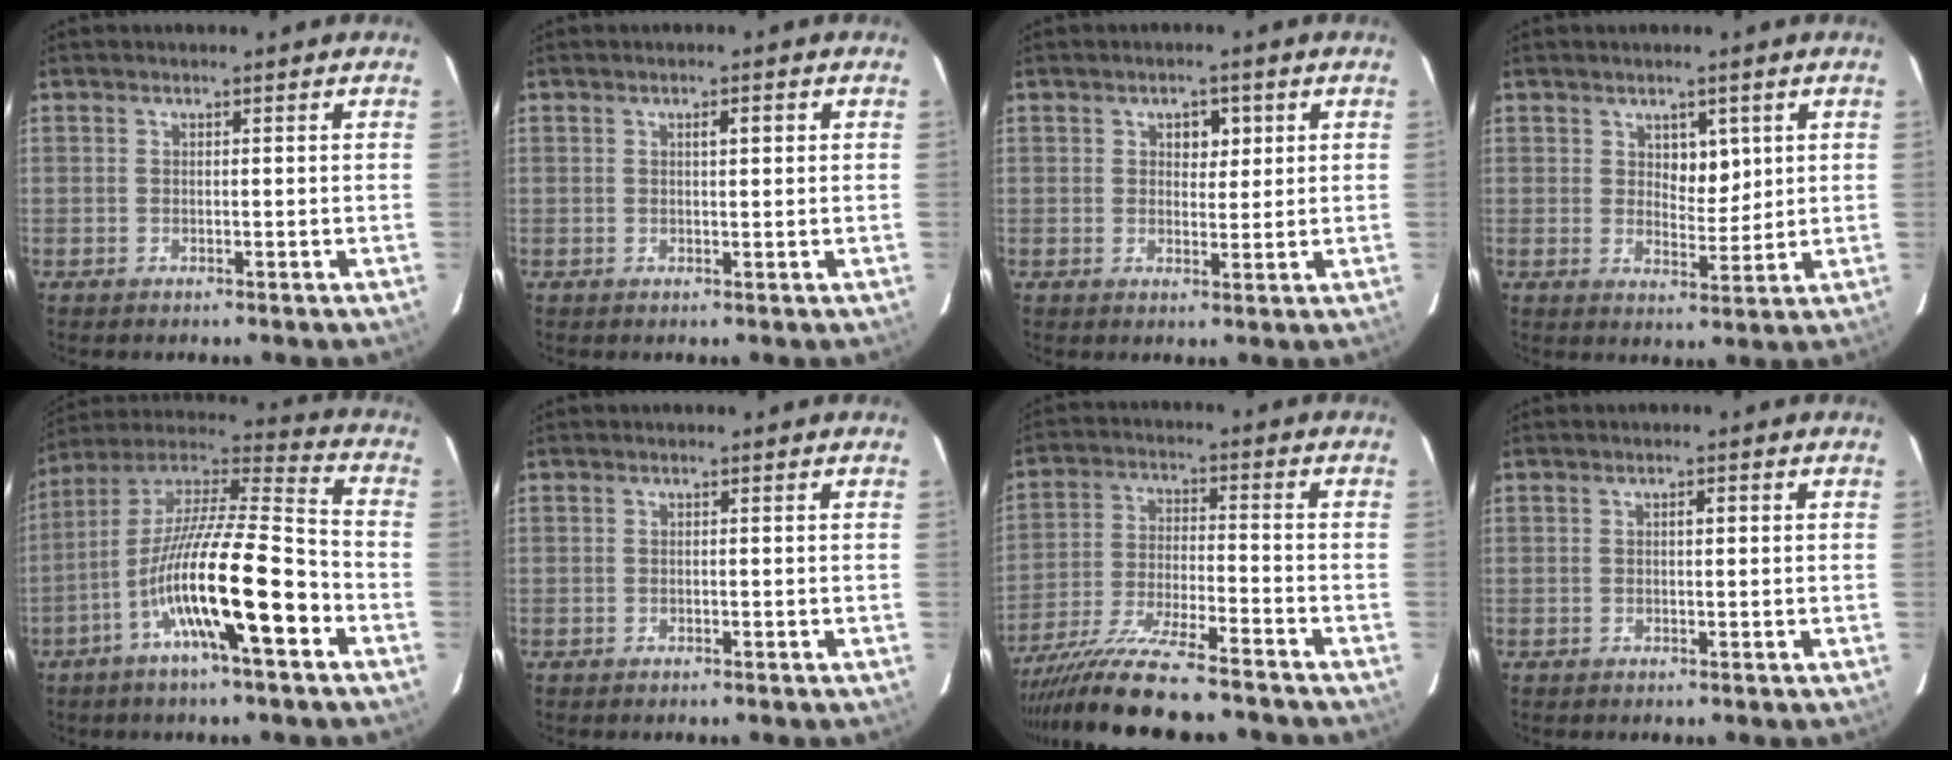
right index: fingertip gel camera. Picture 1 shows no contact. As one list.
[{"total": 1.7, "force": [0.6, 0.4, 1.6], "torque": [-0.025, 0.003, 0.009]}, {"total": 3.3, "force": [1.3, 2.1, 2.2], "torque": [-0.027, 0.006, 0.020]}, {"total": 4.4, "force": [1.8, 2.4, 3.1], "torque": [-0.043, -0.003, 0.033]}, {"total": 18.4, "force": [-7.1, 1.8, 16.9], "torque": [-0.312, -0.001, -0.128]}, {"total": 0.0}, {"total": 14.5, "force": [-12.6, 0.8, 7.2], "torque": [-0.134, -0.022, -0.215]}, {"total": 1.2, "force": [0.3, 0.4, 1.1], "torque": [-0.017, 0.003, 0.004]}]